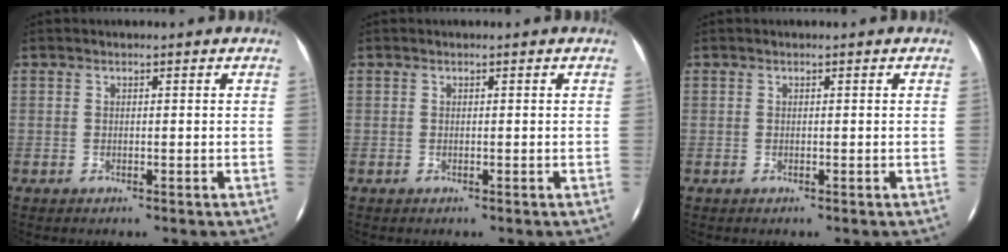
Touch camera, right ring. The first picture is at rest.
{"total": 0.0}
{"total": 0.0}